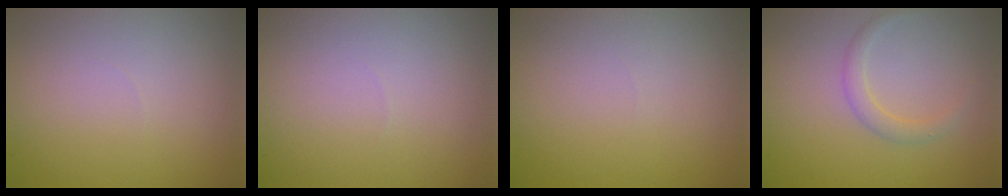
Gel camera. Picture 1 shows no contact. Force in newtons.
{"total": 0.0}
{"total": 0.0}
{"total": 1.5, "press": 1.5, "slide": 0.1}